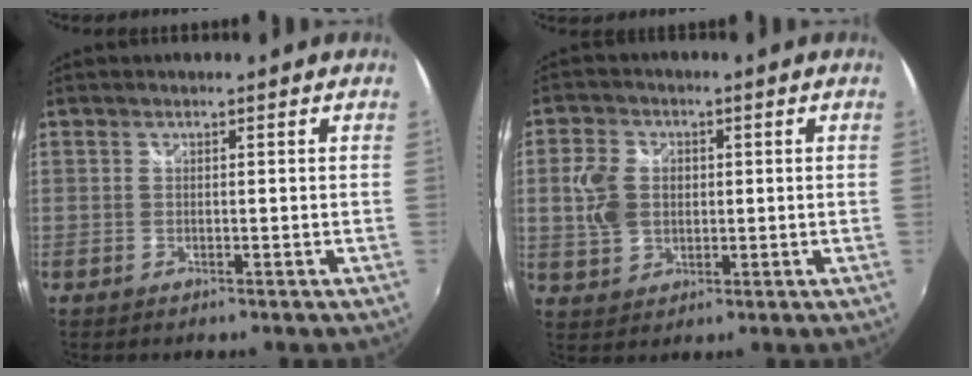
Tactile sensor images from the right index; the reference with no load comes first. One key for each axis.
{"total": 7.3, "fx": 0.5, "fy": 5.7, "fz": 4.4, "tx": -0.094, "ty": 0.009, "tz": 0.012}